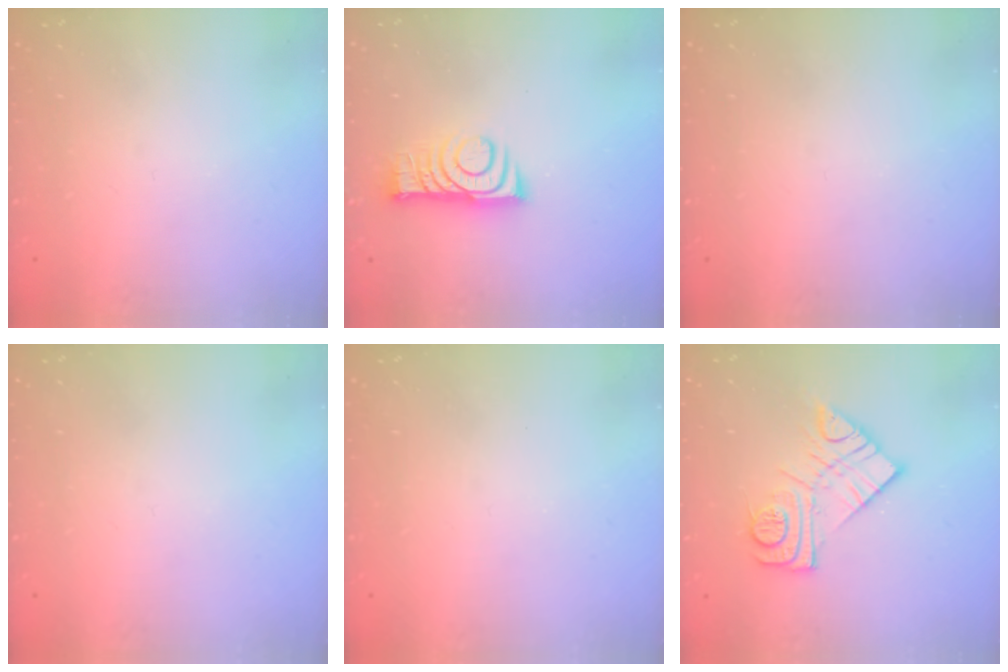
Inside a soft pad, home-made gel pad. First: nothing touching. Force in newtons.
{"total": 9.3, "press": 9.3, "slide": 0.7}
{"total": 0.0}
{"total": 0.0}
{"total": 0.0}
{"total": 12.3, "press": 12.2, "slide": 0.8}